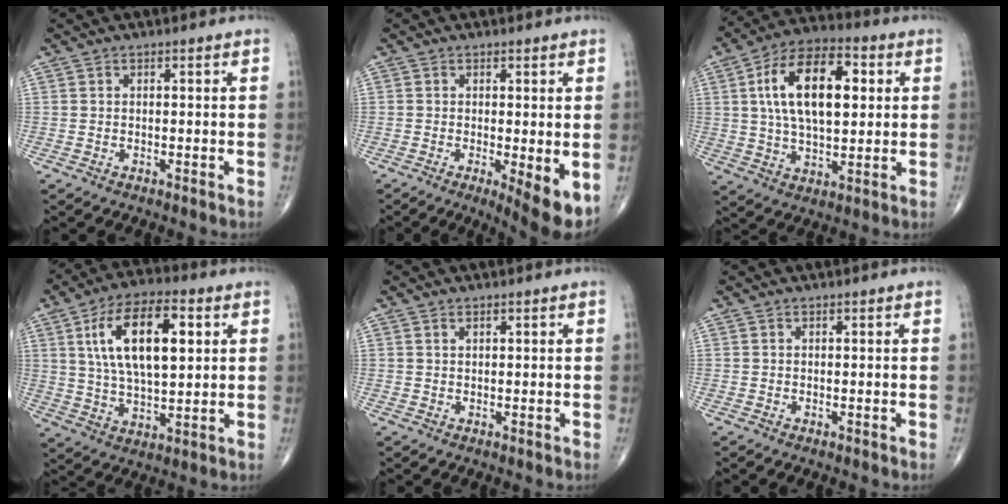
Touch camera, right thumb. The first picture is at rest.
{"total": 6.5, "force": [-1.5, 1.6, 6.2], "torque": [-0.091, -0.020, -0.022]}
{"total": 17.8, "force": [3.8, 9.1, 14.8], "torque": [-0.241, 0.011, 0.061]}
{"total": 16.9, "force": [4.8, 7.8, 14.3], "torque": [-0.239, -0.002, 0.085]}
{"total": 0.6, "force": [0.4, 0.3, 0.4], "torque": [-0.005, 0.001, 0.008]}
{"total": 0.0}